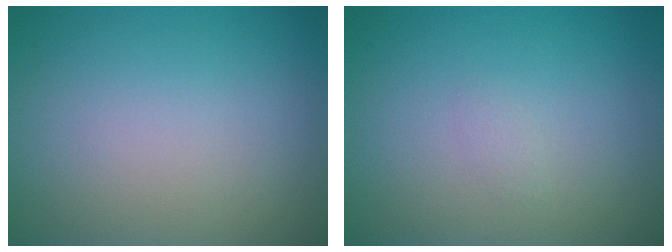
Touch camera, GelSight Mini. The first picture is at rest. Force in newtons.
{"total": 0.5, "press": 0.5, "slide": 0.1}